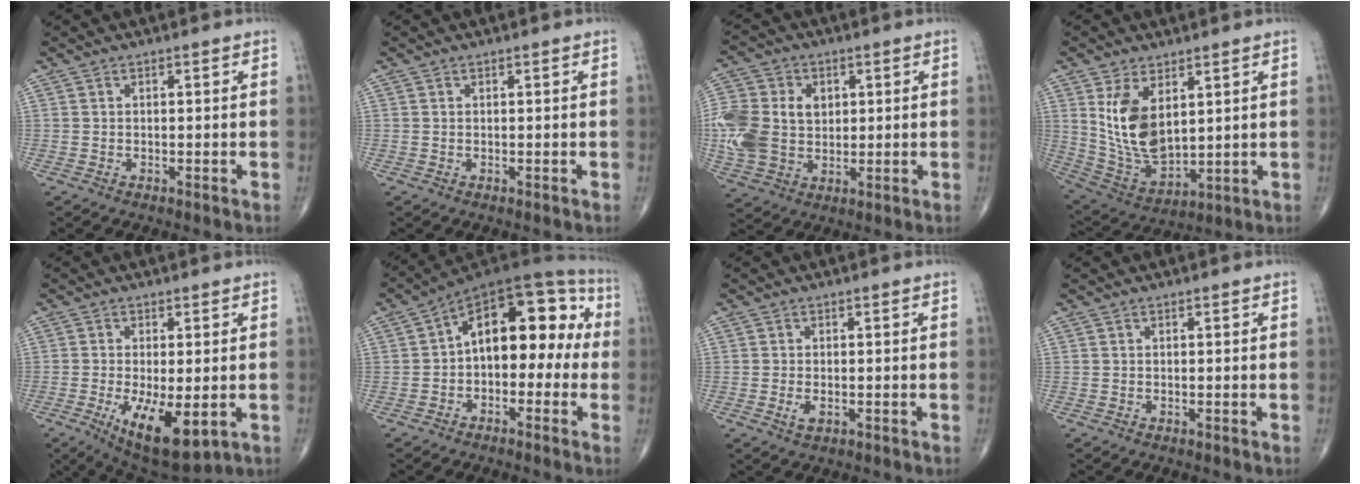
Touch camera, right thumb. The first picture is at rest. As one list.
[{"total": 0.0}, {"total": 16.5, "force": [1.2, 12.5, 10.7], "torque": [-0.241, 0.004, 0.029]}, {"total": 12.7, "force": [3.9, 6.8, 10.0], "torque": [-0.174, -0.026, 0.096]}, {"total": 11.9, "force": [-3.4, 4.6, 10.4], "torque": [-0.169, -0.022, -0.039]}, {"total": 15.8, "force": [0.2, 9.3, 12.8], "torque": [-0.140, 0.052, -0.012]}, {"total": 2.0, "force": [-0.5, 1.0, 1.7], "torque": [-0.035, -0.003, -0.008]}, {"total": 0.0}]